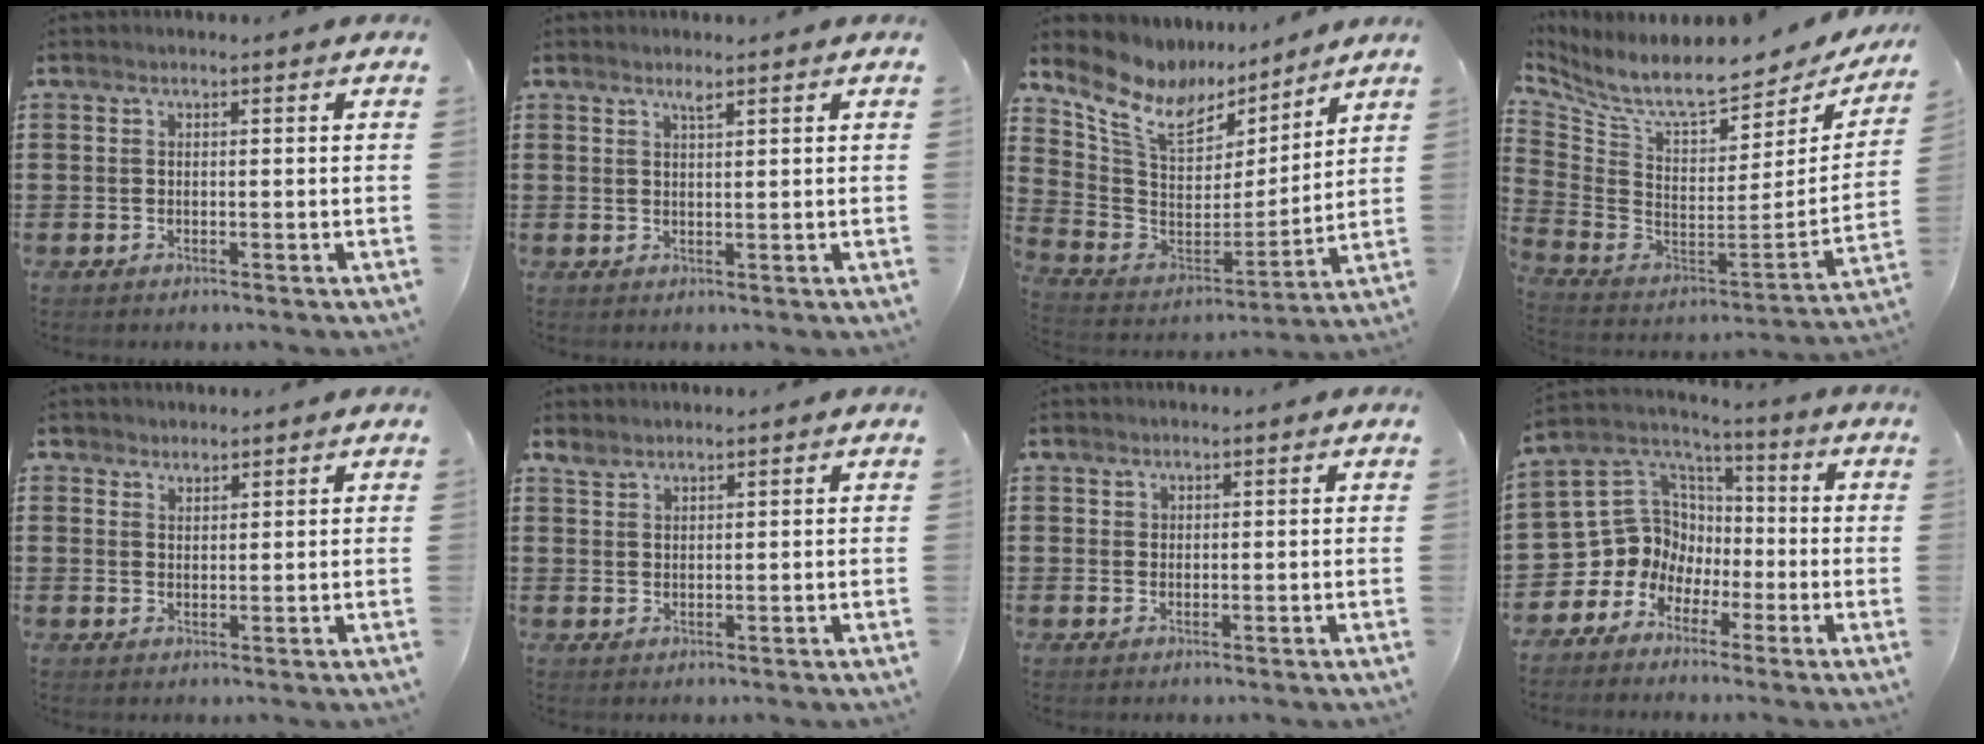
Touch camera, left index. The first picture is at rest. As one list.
[{"total": 1.5, "force": [1.2, 0.2, 0.9], "torque": [-0.020, -0.001, 0.021]}, {"total": 10.3, "force": [7.8, 5.2, 4.3], "torque": [-0.121, -0.048, 0.140]}, {"total": 8.4, "force": [6.9, 1.7, 4.5], "torque": [-0.119, -0.062, 0.119]}, {"total": 1.9, "force": [1.7, 0.8, -0.1], "torque": [-0.003, 0.005, 0.034]}, {"total": 1.9, "force": [1.8, 0.4, 0.3], "torque": [-0.011, -0.001, 0.036]}, {"total": 1.0, "force": [0.7, 0.7, 0.0], "torque": [-0.003, 0.002, 0.015]}, {"total": 9.0, "force": [-1.7, 8.7, 1.4], "torque": [-0.079, -0.014, -0.030]}]